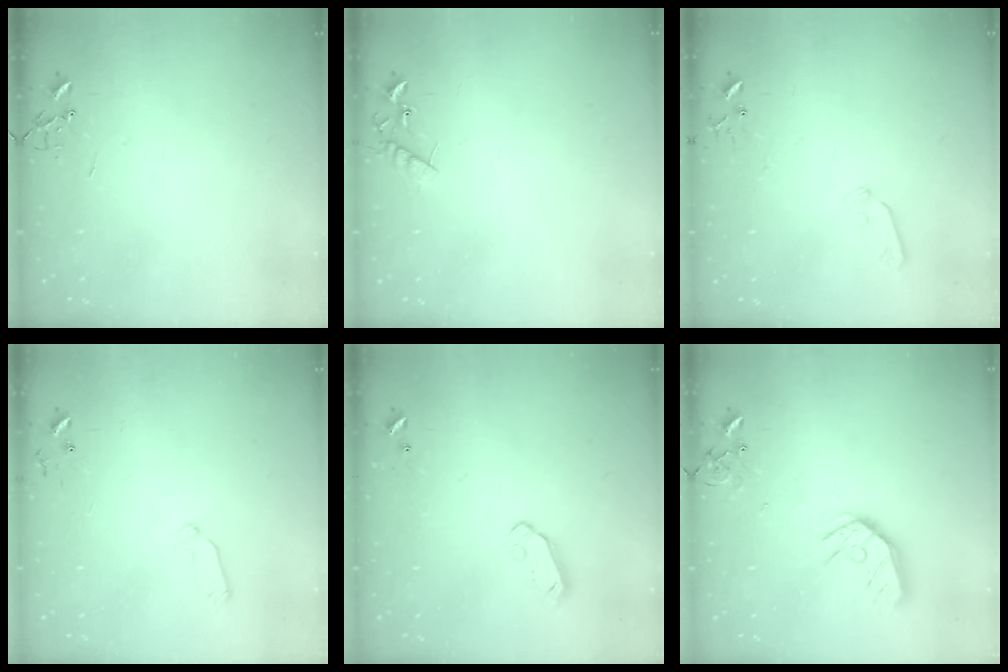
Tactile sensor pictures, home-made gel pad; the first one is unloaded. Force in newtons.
{"total": 8.0, "press": 8.0, "slide": 0.4}
{"total": 5.9, "press": 5.8, "slide": 0.6}
{"total": 6.5, "press": 6.4, "slide": 1.0}
{"total": 6.2, "press": 6.2, "slide": 0.6}
{"total": 14.4, "press": 14.3, "slide": 1.9}